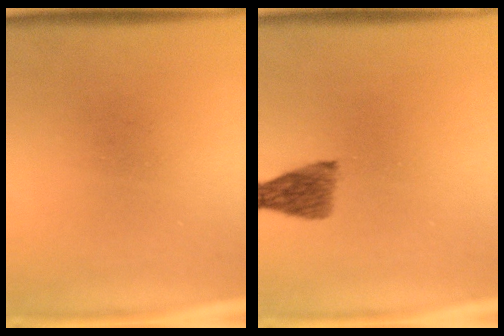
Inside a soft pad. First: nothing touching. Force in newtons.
{"total": 4.1}